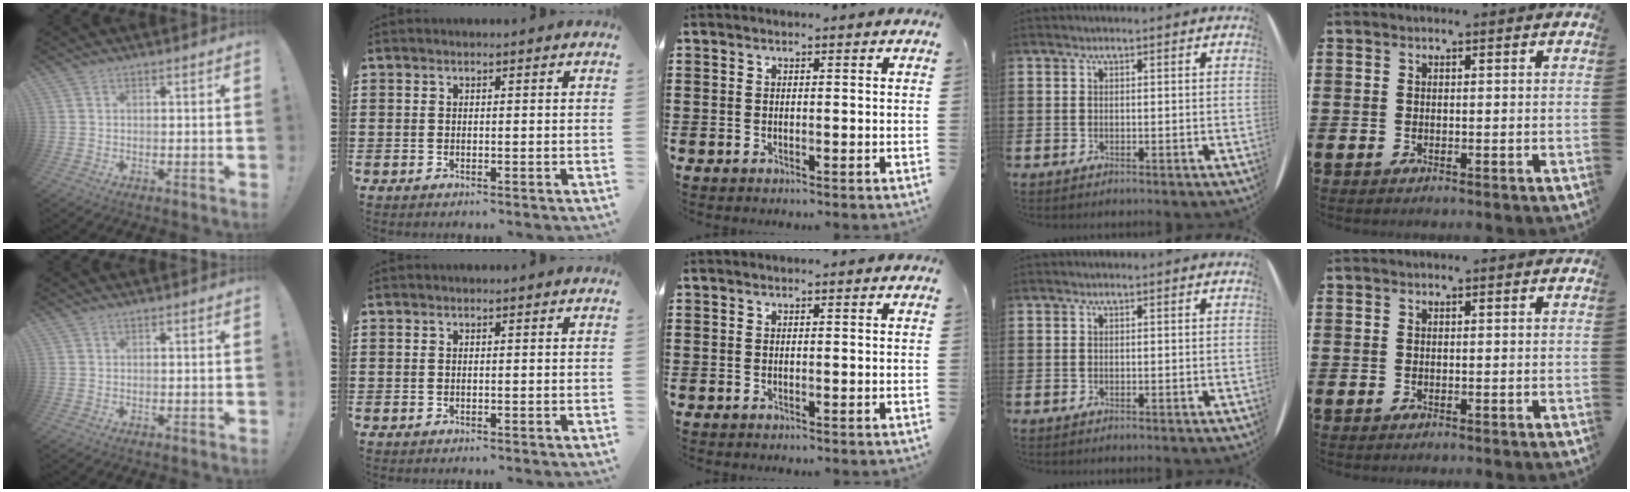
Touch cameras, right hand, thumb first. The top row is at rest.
{}